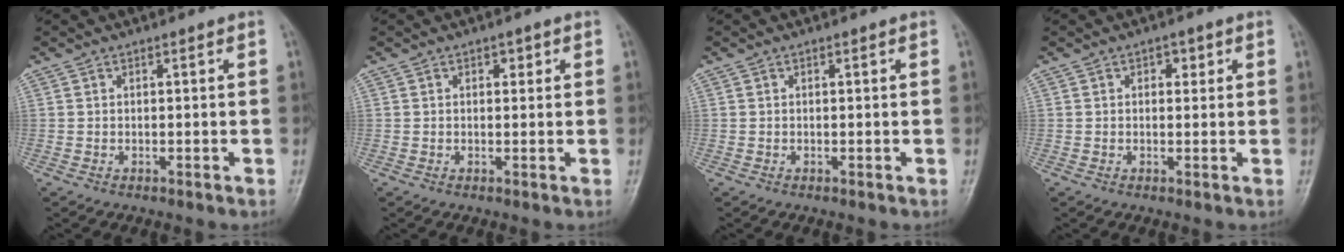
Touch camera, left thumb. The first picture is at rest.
{"total": 1.7, "force": [0.7, 1.1, 1.1], "torque": [-0.004, 0.000, 0.008]}
{"total": 0.0}
{"total": 2.3, "force": [0.9, 1.5, 1.5], "torque": [-0.004, 0.001, 0.009]}